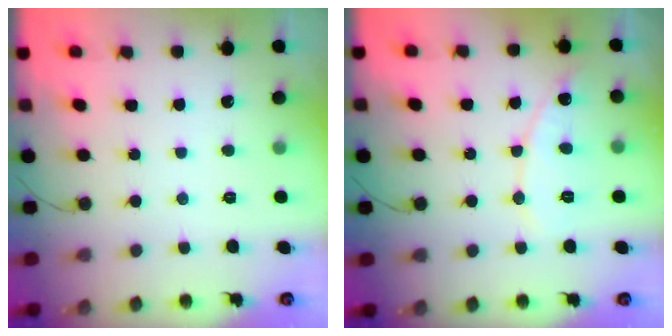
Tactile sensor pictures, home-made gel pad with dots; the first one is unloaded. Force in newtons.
{"total": 8.5, "press": 8.4, "slide": 0.9}